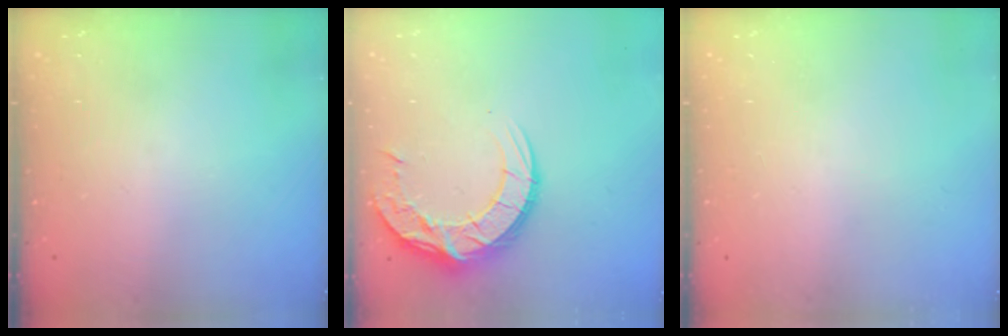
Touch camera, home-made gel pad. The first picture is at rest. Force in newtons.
{"total": 13.7, "press": 13.6, "slide": 1.1}
{"total": 0.0}